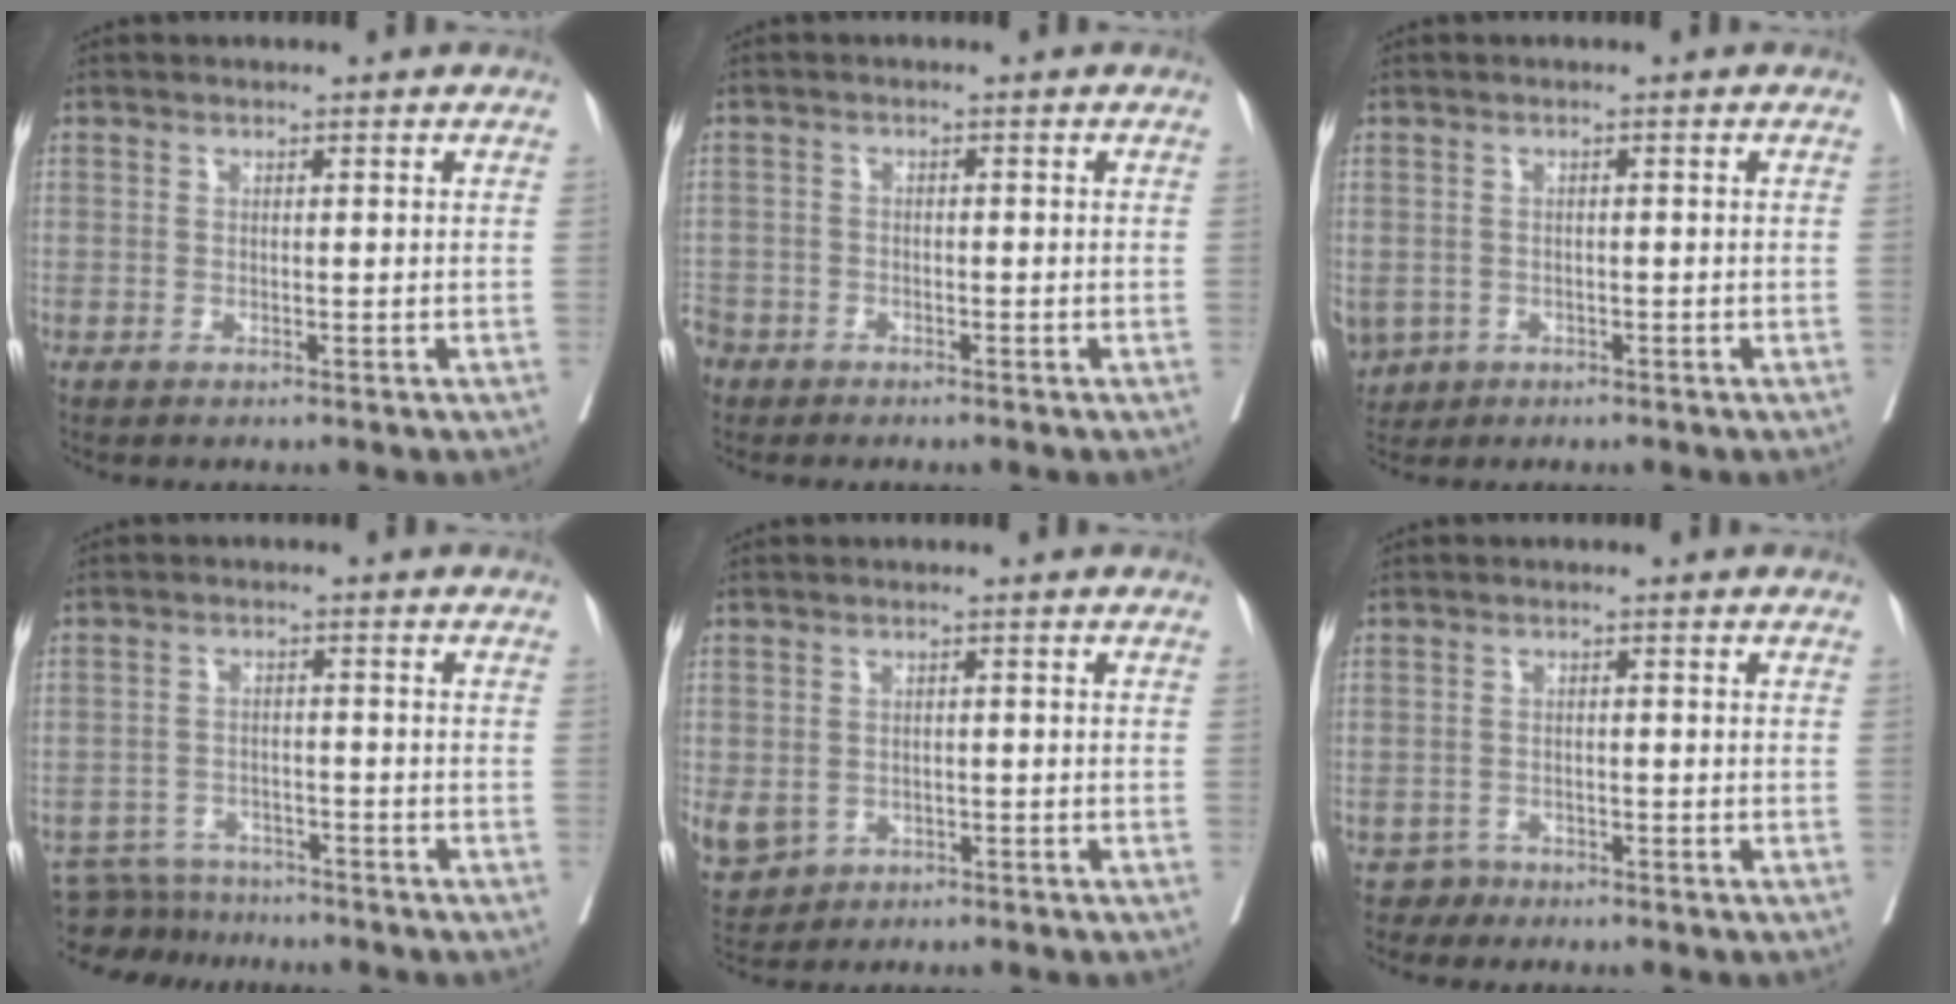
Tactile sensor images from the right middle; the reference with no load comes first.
{"total": 4.5, "force": [-3.5, 2.9, 0.3], "torque": [-0.016, 0.002, -0.072]}
{"total": 7.0, "force": [-3.2, 5.9, 2.3], "torque": [-0.066, -0.002, -0.045]}
{"total": 7.0, "force": [-6.7, 1.9, 0.0], "torque": [-0.004, 0.002, -0.110]}
{"total": 8.4, "force": [-3.2, 7.1, 3.1], "torque": [-0.099, -0.001, -0.041]}
{"total": 1.7, "force": [-1.4, 0.7, -0.7], "torque": [0.012, 0.002, -0.026]}